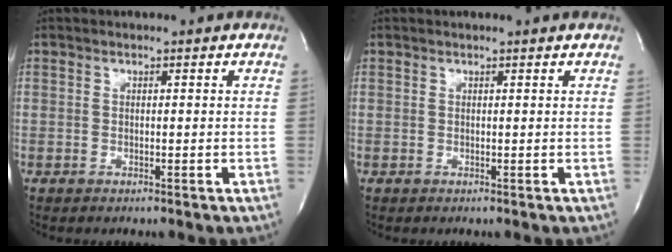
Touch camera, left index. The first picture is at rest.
{"total": 1.1, "force": [1.1, -0.2, 0.4], "torque": [-0.012, 0.003, 0.016]}